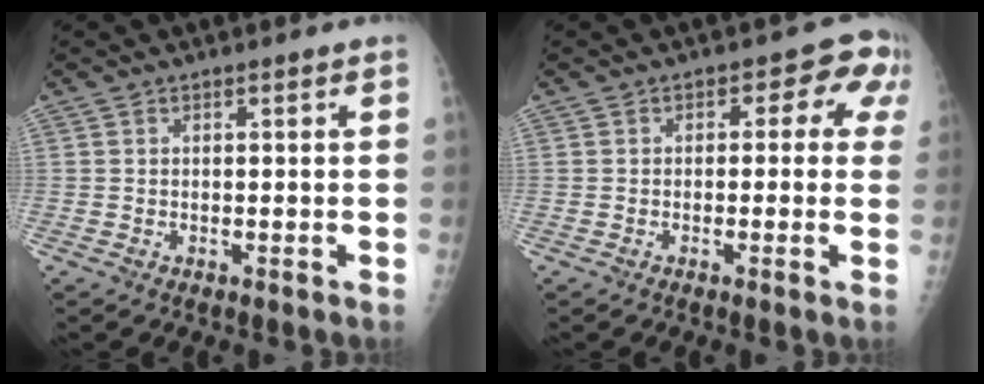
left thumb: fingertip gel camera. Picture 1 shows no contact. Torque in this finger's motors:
{"motor_torque": [-0.32, 0.10, -0.26, 0.01, 0.05]}